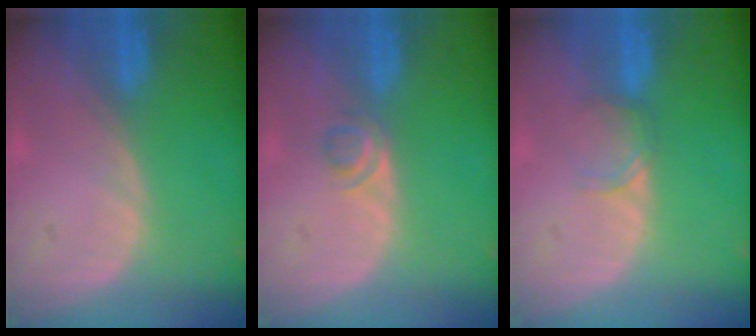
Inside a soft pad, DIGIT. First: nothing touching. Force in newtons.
{"total": 2.2, "press": 2.0, "slide": 0.9}
{"total": 1.9, "press": 1.9, "slide": 0.3}